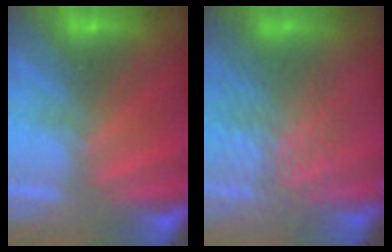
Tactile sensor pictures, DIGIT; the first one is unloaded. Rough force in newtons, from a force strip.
{"total": 3.7}